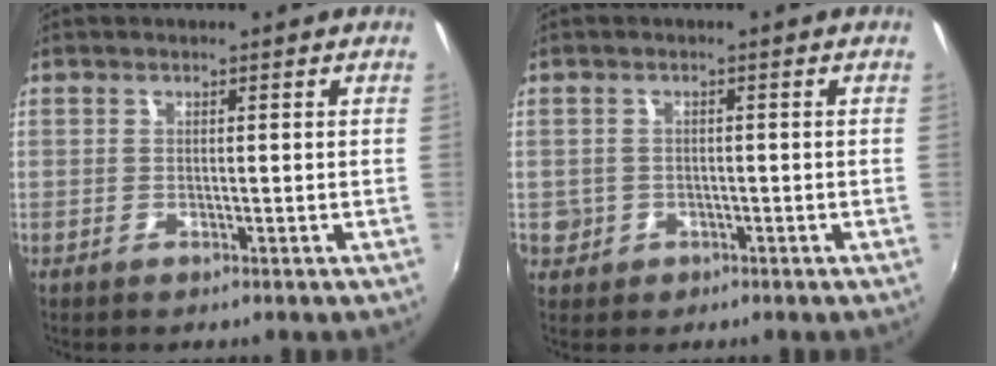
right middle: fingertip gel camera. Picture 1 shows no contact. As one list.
[{"total": 3.5, "force": [-1.0, 3.2, 0.8], "torque": [-0.022, -0.002, -0.013]}]